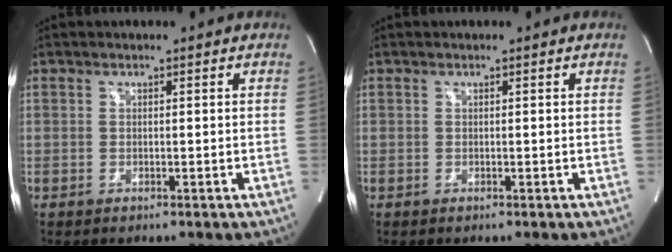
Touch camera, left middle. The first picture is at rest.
{"total": 0.0}